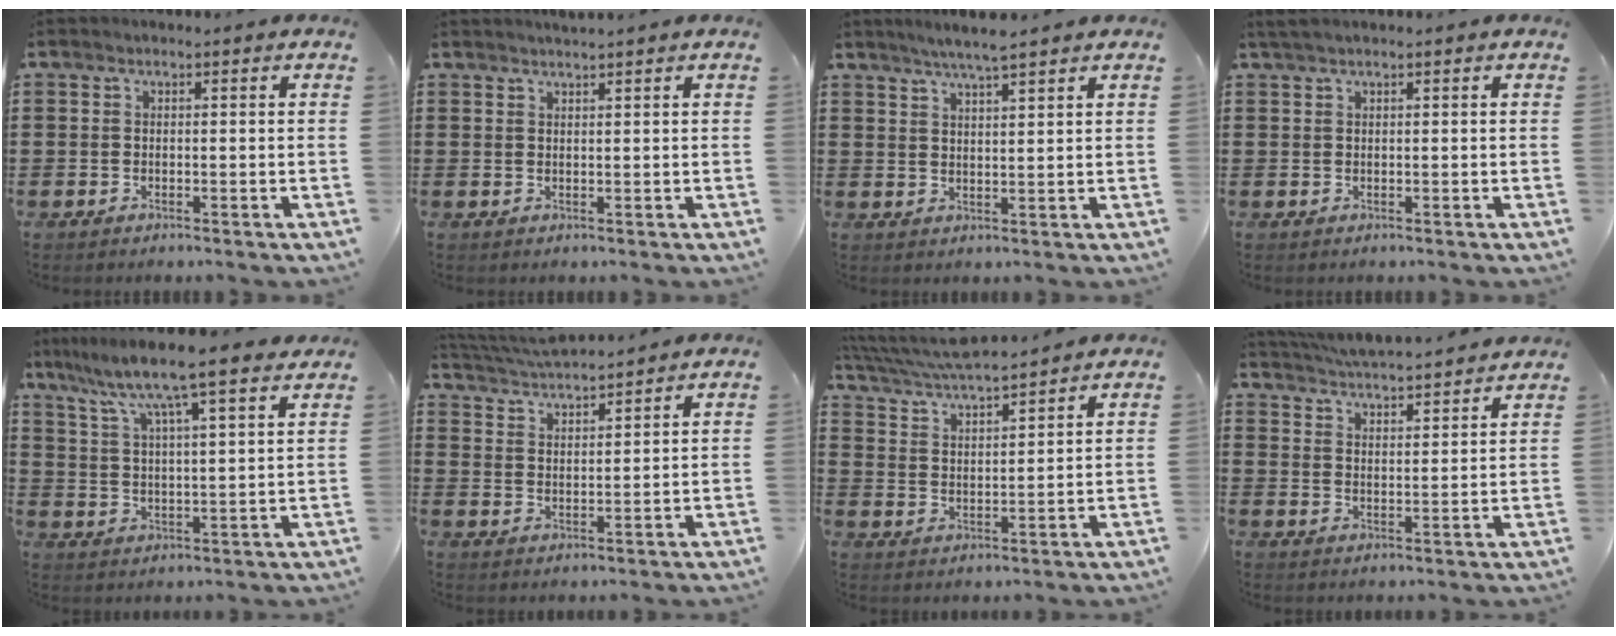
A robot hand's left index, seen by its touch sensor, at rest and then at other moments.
{"total": 1.2, "force": [1.1, -0.2, 0.3], "torque": [-0.005, -0.002, 0.023]}
{"total": 4.0, "force": [3.4, -0.2, 2.1], "torque": [-0.048, -0.004, 0.060]}
{"total": 1.0, "force": [0.7, 0.0, 0.7], "torque": [-0.015, 0.000, 0.015]}
{"total": 8.1, "force": [6.7, -0.1, 4.6], "torque": [-0.116, -0.036, 0.107]}
{"total": 4.4, "force": [4.3, 0.0, 1.1], "torque": [-0.038, -0.022, 0.074]}
{"total": 5.8, "force": [5.4, -0.1, 1.9], "torque": [-0.059, -0.033, 0.092]}
{"total": 4.7, "force": [4.6, -0.2, 0.8], "torque": [-0.038, -0.031, 0.077]}